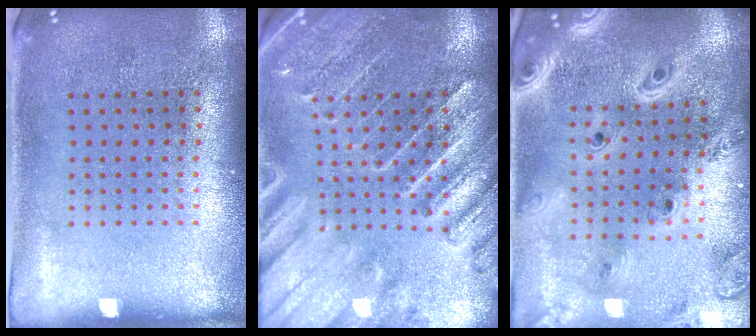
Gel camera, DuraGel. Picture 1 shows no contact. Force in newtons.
{"total": 3.1, "press": 3.0, "slide": 1.0}
{"total": 3.5, "press": 2.7, "slide": 2.1}